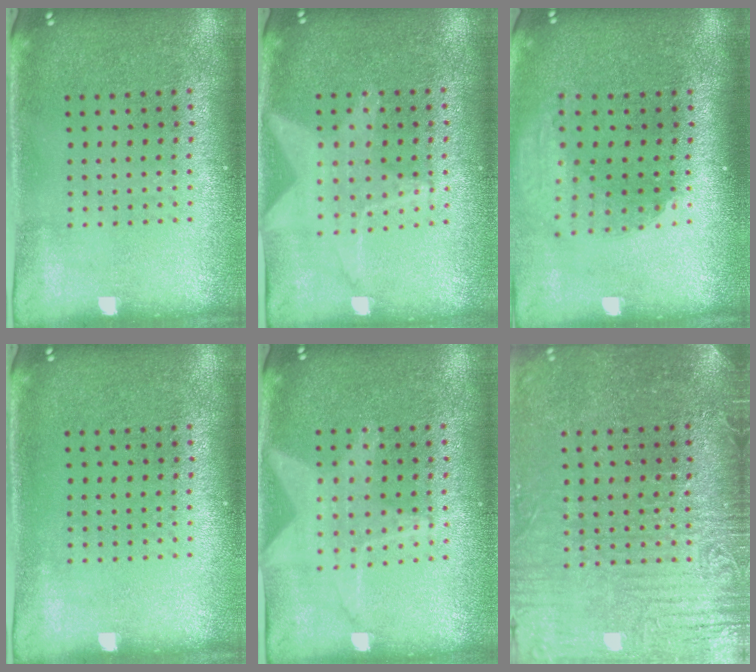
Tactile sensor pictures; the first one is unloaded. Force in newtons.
{"total": 1.1, "press": 1.1, "slide": 0.1}
{"total": 1.9, "press": 1.5, "slide": 1.2}
{"total": 0.0}
{"total": 1.2, "press": 1.2, "slide": 0.3}
{"total": 3.8, "press": 3.5, "slide": 1.3}